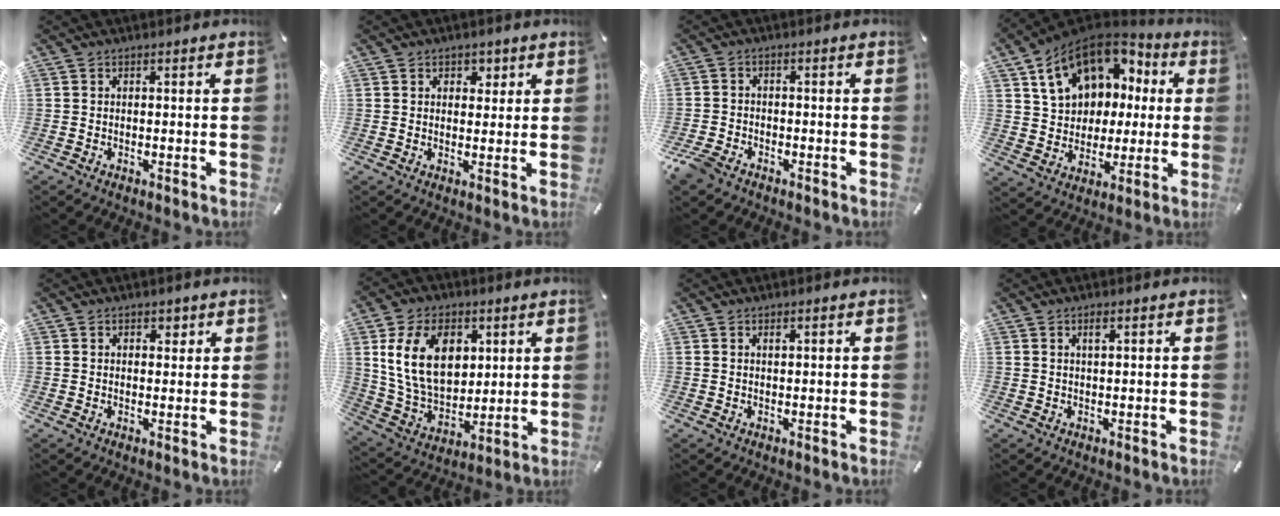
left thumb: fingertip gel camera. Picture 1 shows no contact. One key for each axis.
{"total": 2.8, "fx": 1.3, "fy": 2.3, "fz": 0.8, "tx": 0.004, "ty": -0.003, "tz": 0.016}
{"total": 3.7, "fx": -2.8, "fy": 2.1, "fz": 1.2, "tx": -0.037, "ty": 0.010, "tz": -0.059}
{"total": 15.6, "fx": 6.5, "fy": 11.9, "fz": 7.6, "tx": -0.147, "ty": -0.030, "tz": 0.124}
{"total": 2.1, "fx": 1.2, "fy": 1.6, "fz": 0.6, "tx": 0.001, "ty": -0.002, "tz": 0.017}
{"total": 16.6, "fx": 5.0, "fy": 11.8, "fz": 10.6, "tx": -0.219, "ty": 0.001, "tz": 0.092}
{"total": 0.9, "fx": 0.4, "fy": 0.5, "fz": 0.6, "tx": -0.013, "ty": 0.002, "tz": 0.007}
{"total": 1.7, "fx": 0.8, "fy": 0.6, "fz": 1.4, "tx": -0.030, "ty": 0.003, "tz": 0.012}